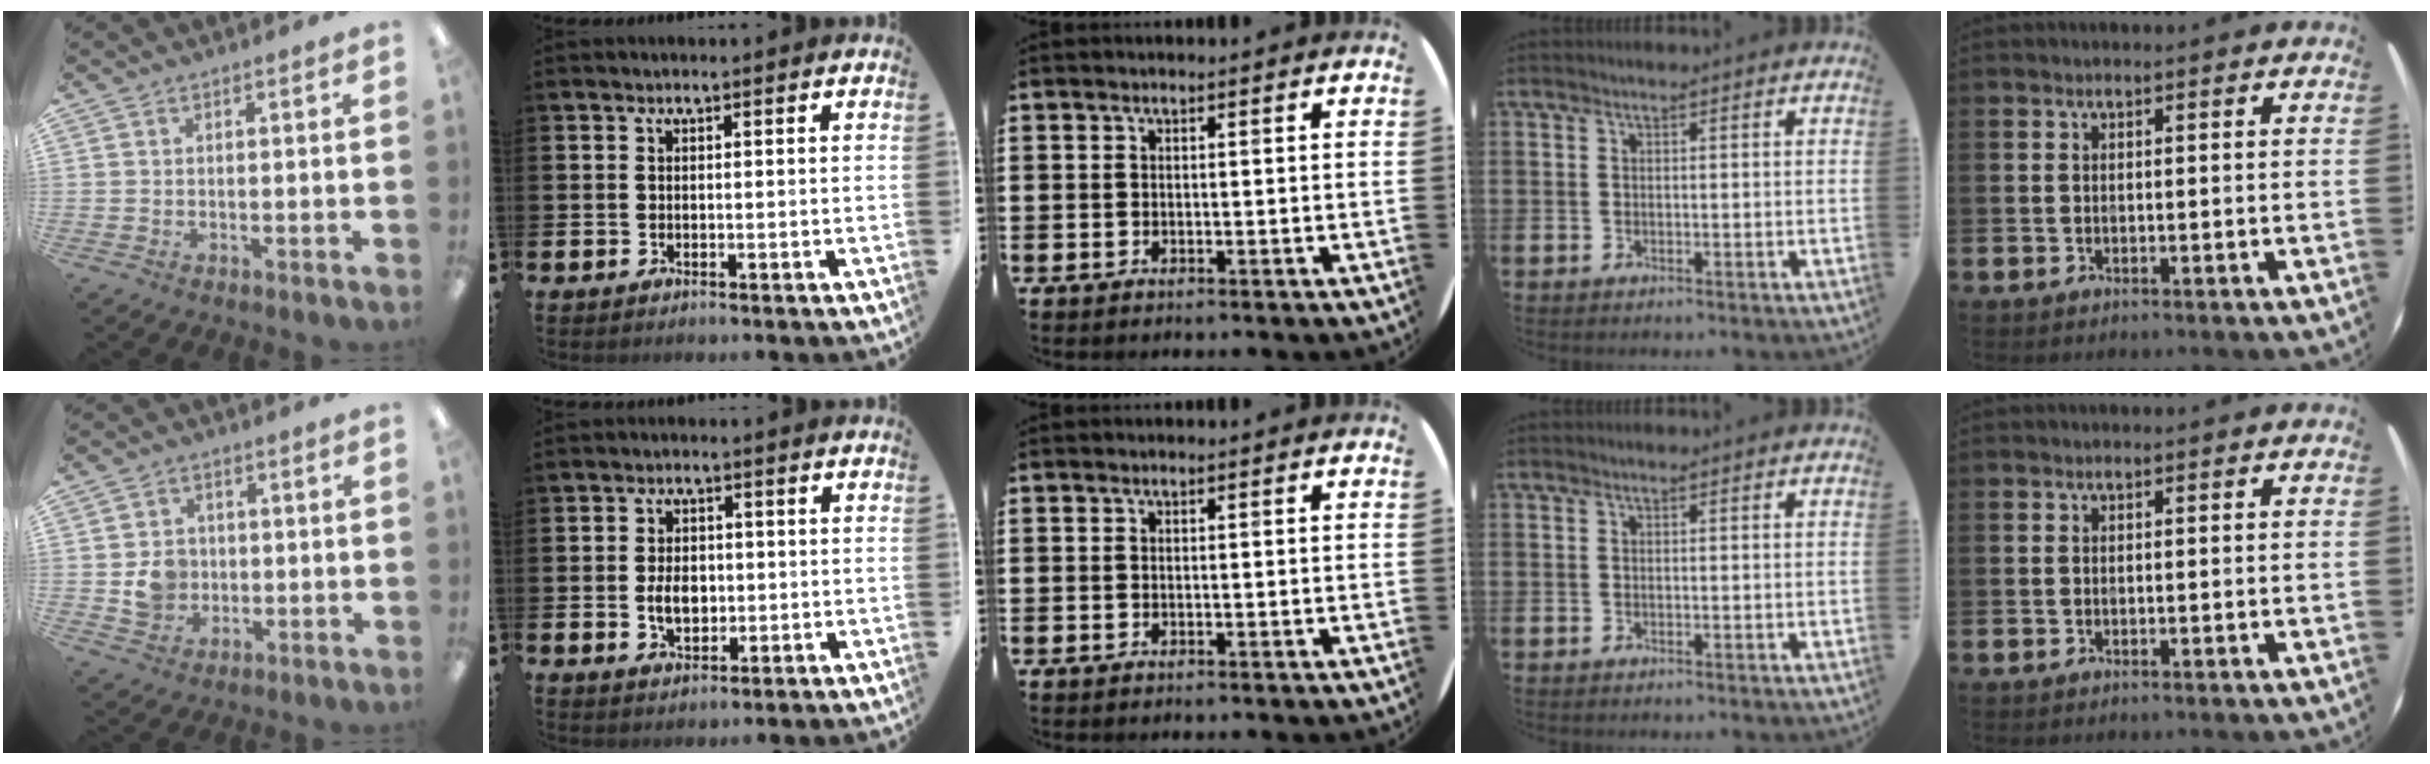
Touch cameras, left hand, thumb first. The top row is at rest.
{"thumb": {"total": 6.2, "force": [-0.4, 5.7, 2.6], "torque": [-0.030, 0.007, -0.003]}, "index": {"total": 4.1, "force": [-0.2, 2.8, 2.9], "torque": [-0.036, -0.001, -0.012]}}